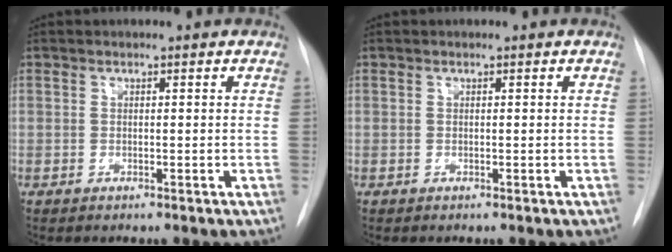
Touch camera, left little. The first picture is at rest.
{"total": 0.0}